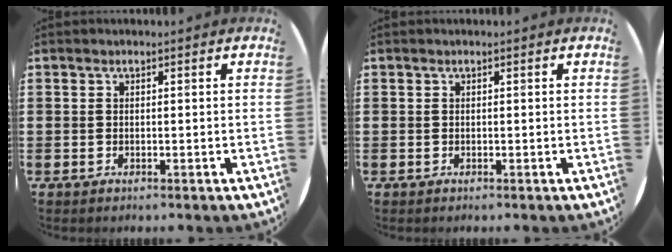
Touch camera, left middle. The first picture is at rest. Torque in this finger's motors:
{"motor_torque": [-0.02, 0.00, 0.00, 0.01]}